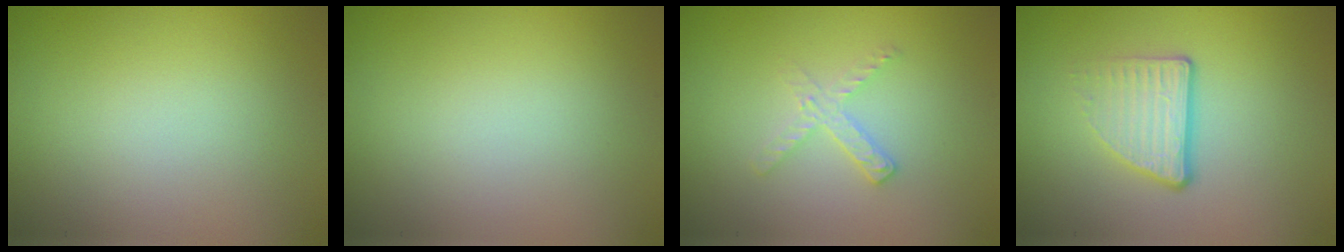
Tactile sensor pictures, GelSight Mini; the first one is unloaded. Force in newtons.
{"total": 0.0}
{"total": 1.7, "press": 1.7, "slide": 0.2}
{"total": 3.4, "press": 2.2, "slide": 2.7}